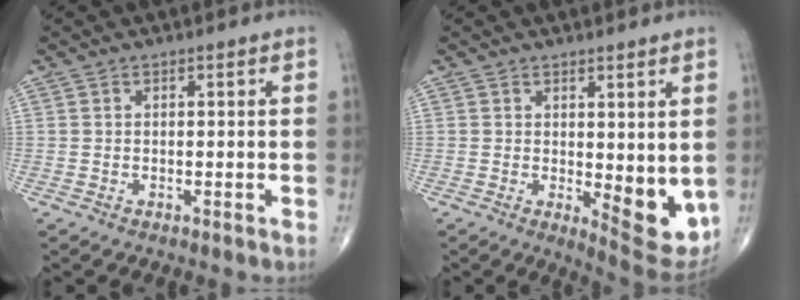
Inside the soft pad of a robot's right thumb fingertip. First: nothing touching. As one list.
[{"total": 9.0, "force": [0.0, 3.7, 8.3], "torque": [-0.087, -0.024, 0.011]}]